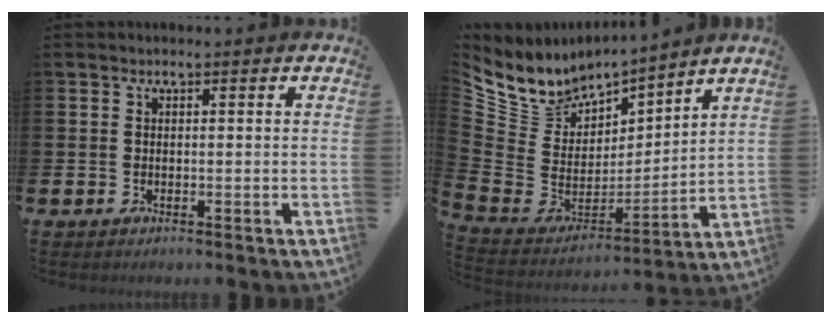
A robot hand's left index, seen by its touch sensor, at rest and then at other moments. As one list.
[{"total": 7.5, "force": [7.0, 2.4, -1.5], "torque": [-0.030, -0.076, 0.130]}]